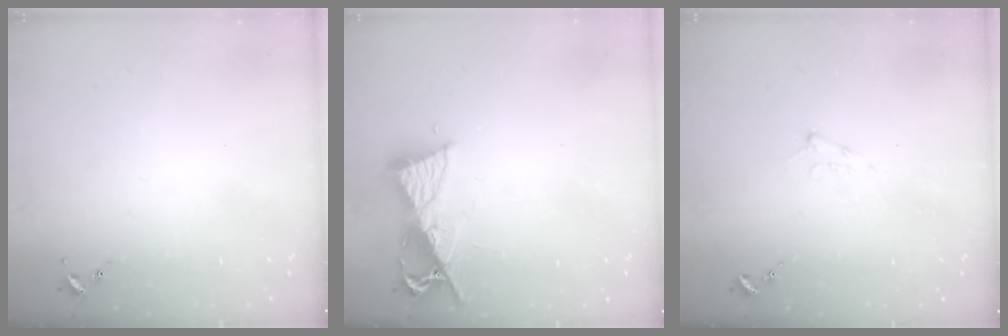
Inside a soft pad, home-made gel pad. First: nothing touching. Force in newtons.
{"total": 10.8, "press": 10.7, "slide": 1.1}
{"total": 5.7, "press": 5.7, "slide": 0.7}